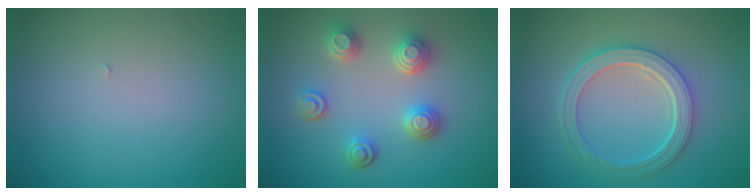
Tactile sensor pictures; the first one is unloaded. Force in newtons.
{"total": 3.9, "press": 3.3, "slide": 2.0}
{"total": 5.0, "press": 3.9, "slide": 3.1}